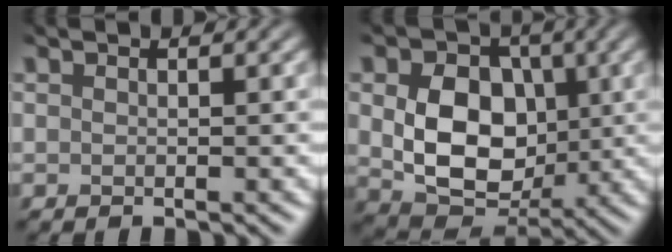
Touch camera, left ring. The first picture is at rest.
{"total": 8.2, "force": [-0.5, 6.3, 5.3], "torque": [-0.103, -0.020, -0.002]}